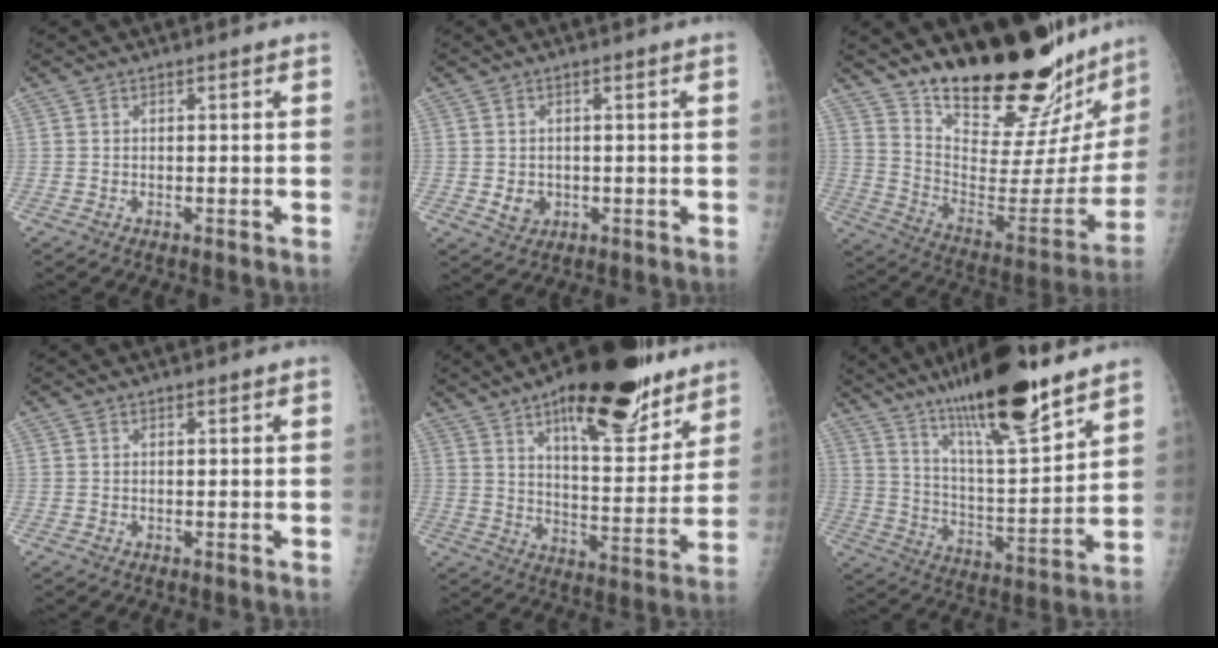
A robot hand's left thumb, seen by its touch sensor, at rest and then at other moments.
{"total": 3.1, "force": [-0.2, 2.7, 1.5], "torque": [-0.014, -0.002, 0.006]}
{"total": 28.8, "force": [24.1, 7.5, 13.9], "torque": [-0.182, -0.173, 0.353]}
{"total": 0.0}
{"total": 22.2, "force": [13.9, 8.2, 15.2], "torque": [-0.174, -0.063, 0.211]}
{"total": 21.0, "force": [14.9, 3.8, 14.3], "torque": [-0.223, -0.073, 0.255]}